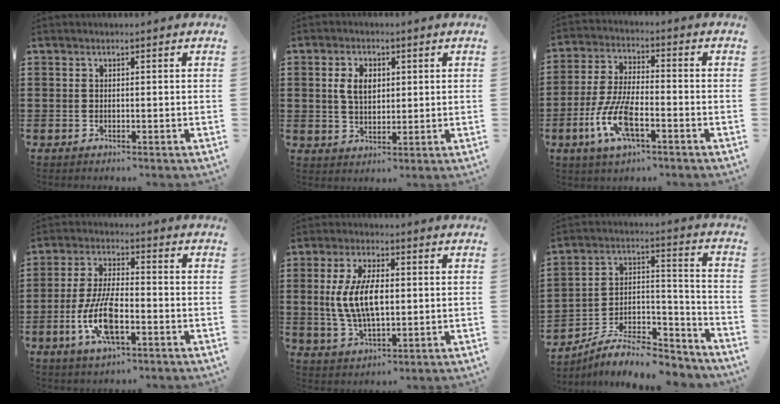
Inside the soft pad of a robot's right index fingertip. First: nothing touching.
{"total": 4.6, "force": [1.0, 2.9, 3.4], "torque": [-0.082, 0.010, 0.014]}
{"total": 9.5, "force": [-3.9, 3.2, 8.1], "torque": [-0.192, -0.015, -0.075]}
{"total": 10.1, "force": [-3.2, 3.7, 8.8], "torque": [-0.199, -0.012, -0.062]}
{"total": 9.0, "force": [0.4, 4.0, 8.0], "torque": [-0.178, 0.003, 0.000]}
{"total": 8.8, "force": [-7.5, 3.2, 3.4], "torque": [-0.046, 0.027, -0.138]}